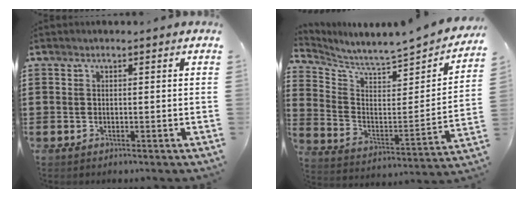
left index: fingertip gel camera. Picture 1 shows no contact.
{"total": 4.8, "force": [4.6, -0.2, 1.3], "torque": [-0.054, -0.056, 0.070]}